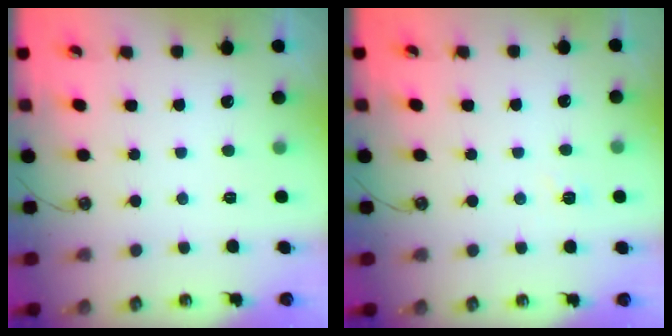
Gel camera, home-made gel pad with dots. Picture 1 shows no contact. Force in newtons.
{"total": 2.9, "press": 2.8, "slide": 0.5}